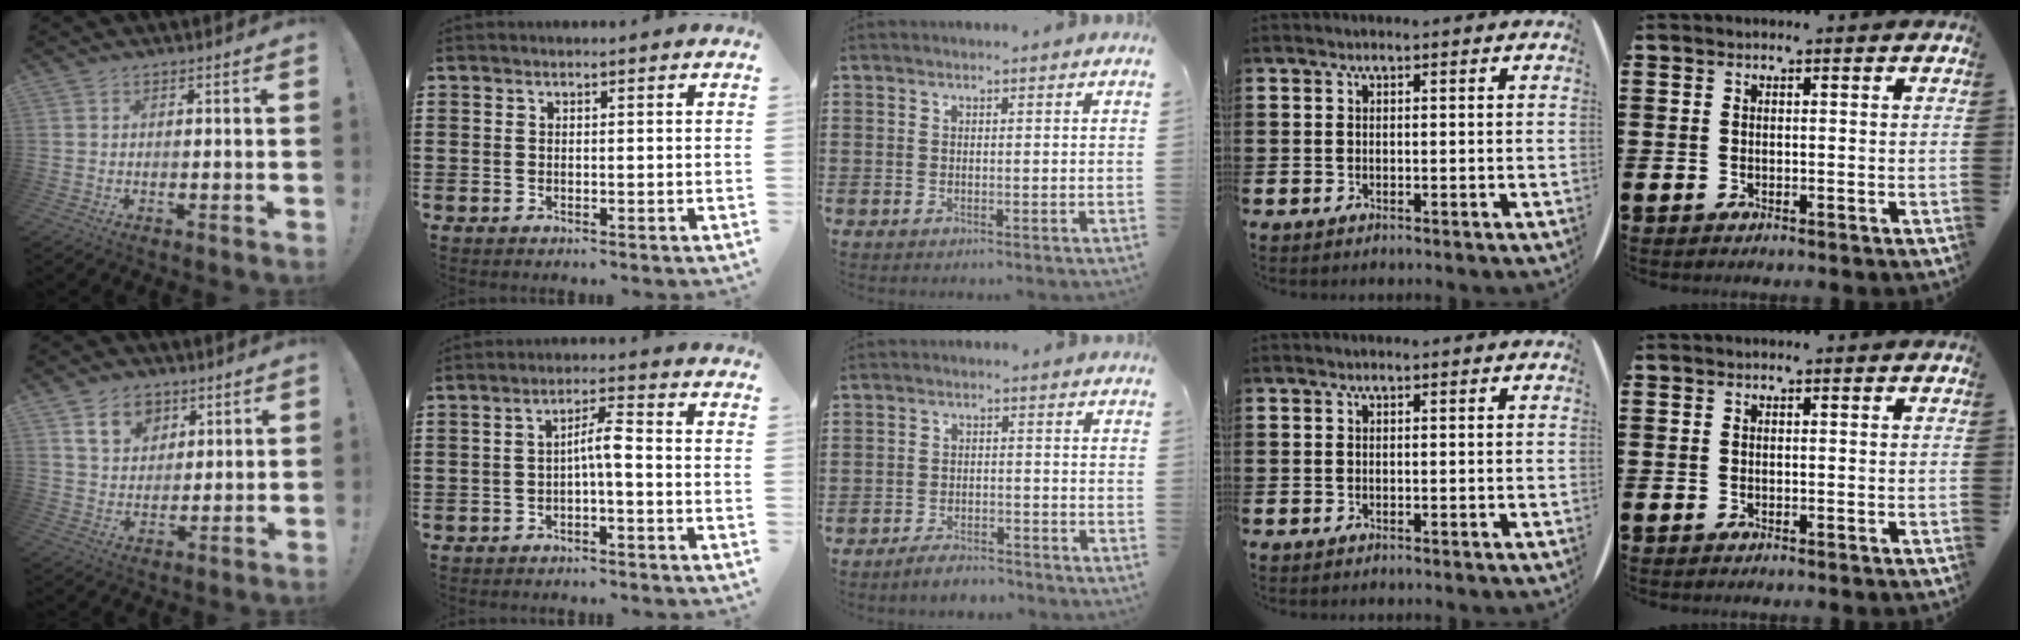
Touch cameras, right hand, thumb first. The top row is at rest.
{"thumb": {"total": 10.4, "force": [5.5, 7.8, 4.1], "torque": [-0.064, -0.020, 0.108]}, "index": {"total": 3.9, "force": [-0.9, 0.5, 3.7], "torque": [-0.070, 0.010, -0.021]}, "middle": {"total": 3.2, "force": [-3.2, 0.5, 0.4], "torque": [-0.011, 0.003, -0.063]}}